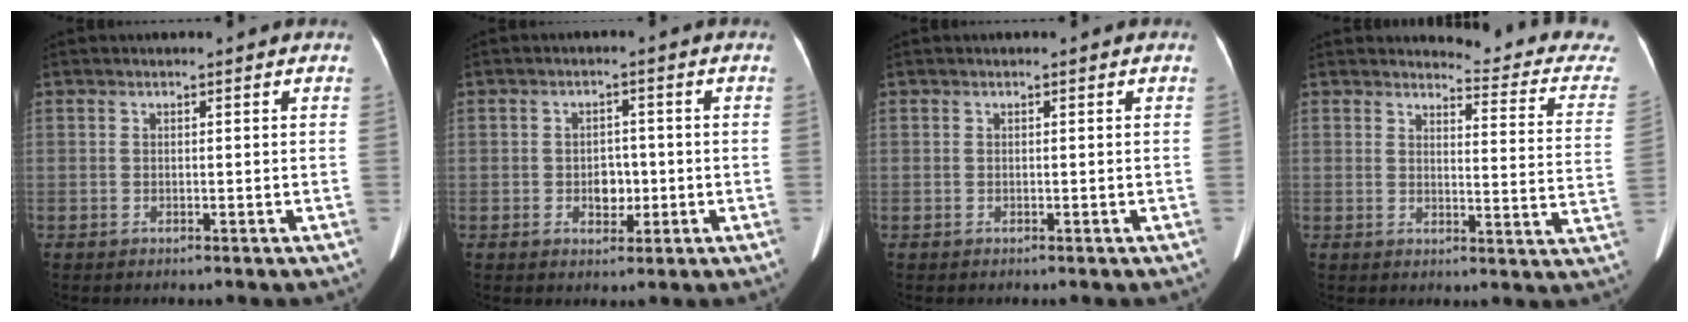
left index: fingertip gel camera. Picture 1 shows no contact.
{"total": 3.3, "force": [-0.7, 2.4, 2.2], "torque": [-0.030, 0.004, -0.007]}
{"total": 0.0}
{"total": 12.8, "force": [12.7, 0.6, 1.1], "torque": [0.003, -0.102, 0.115]}